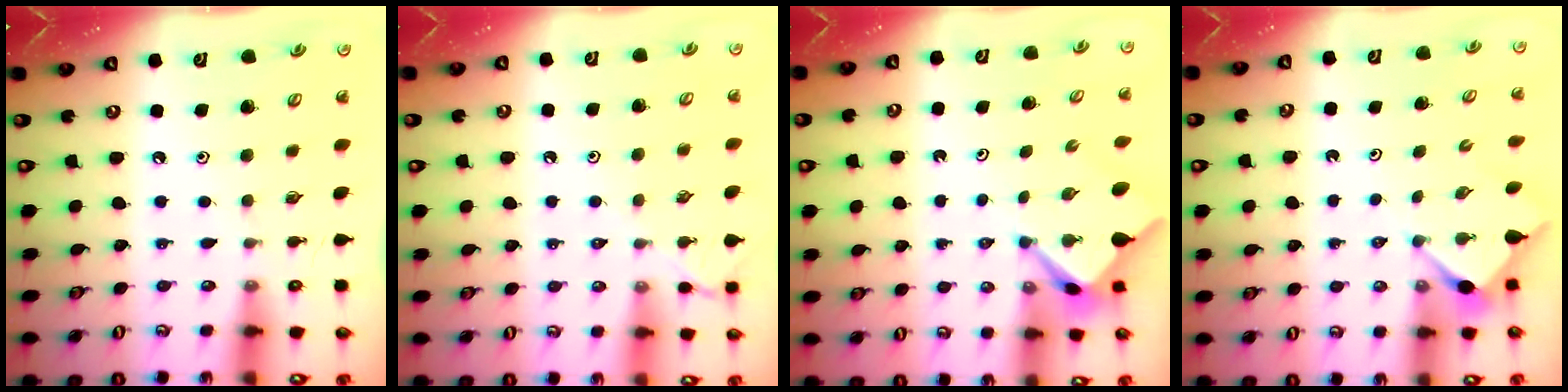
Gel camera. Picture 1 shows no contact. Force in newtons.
{"total": 3.2, "press": 3.2, "slide": 0.3}
{"total": 2.8, "press": 2.7, "slide": 0.4}
{"total": 2.8, "press": 2.8, "slide": 0.3}